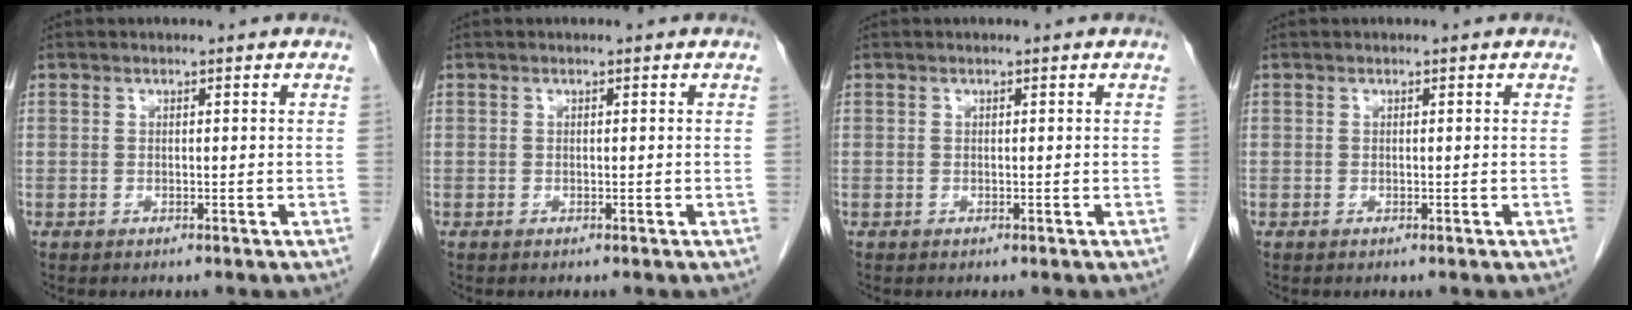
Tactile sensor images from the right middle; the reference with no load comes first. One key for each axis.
{"total": 0.0}
{"total": 0.0}
{"total": 0.0}